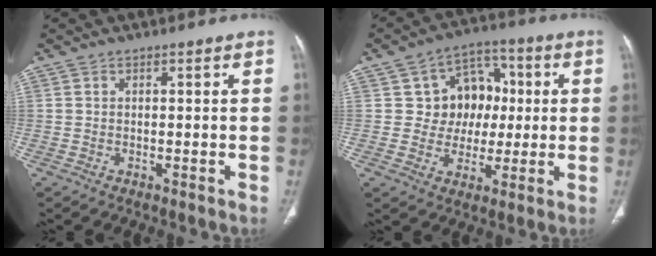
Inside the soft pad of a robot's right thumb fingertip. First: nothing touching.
{"total": 11.4, "force": [1.6, 9.7, 5.9], "torque": [-0.026, 0.015, 0.025]}